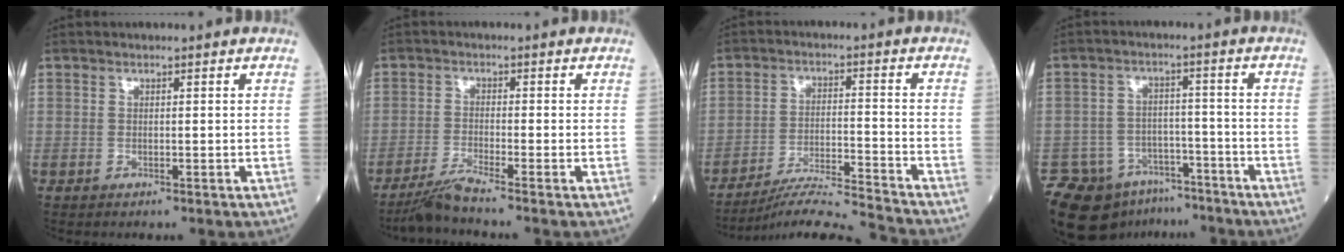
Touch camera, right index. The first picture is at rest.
{"total": 4.0, "force": [-3.4, -1.4, 1.5], "torque": [-0.041, -0.021, -0.073]}
{"total": 10.8, "force": [-10.3, -2.4, 2.3], "torque": [-0.031, -0.004, -0.181]}
{"total": 12.6, "force": [-9.4, 7.7, 3.3], "torque": [-0.068, 0.024, -0.136]}